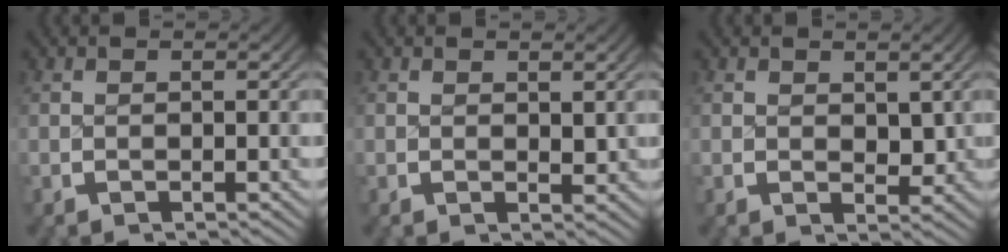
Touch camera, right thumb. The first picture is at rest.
{"total": 0.8, "force": [0.7, 0.4, 0.3], "torque": [0.004, -0.003, 0.016]}
{"total": 1.4, "force": [0.8, 0.9, 0.8], "torque": [-0.005, -0.011, 0.023]}